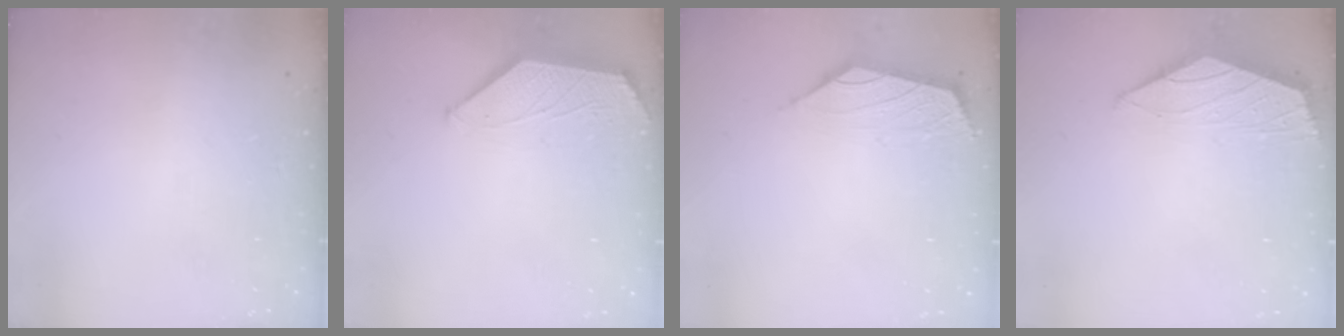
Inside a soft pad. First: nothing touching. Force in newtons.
{"total": 1.6, "press": 1.5, "slide": 0.3}
{"total": 1.6, "press": 1.5, "slide": 0.6}
{"total": 1.5, "press": 1.5, "slide": 0.4}